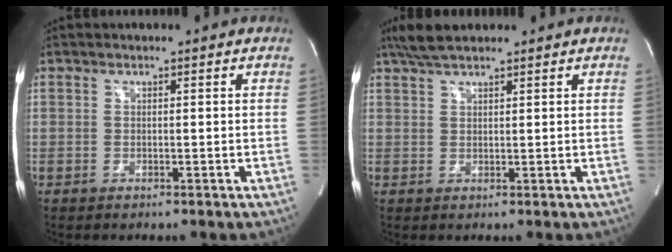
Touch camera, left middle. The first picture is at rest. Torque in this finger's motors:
{"motor_torque": [0.44, -0.11, -0.05, 0.04]}